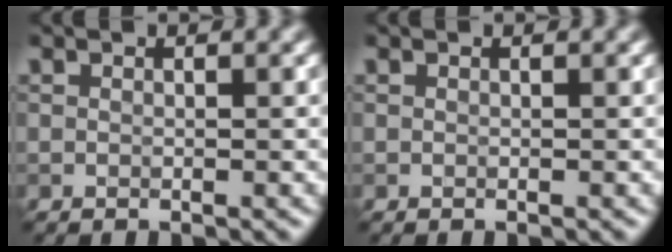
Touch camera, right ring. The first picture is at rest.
{"total": 0.0}